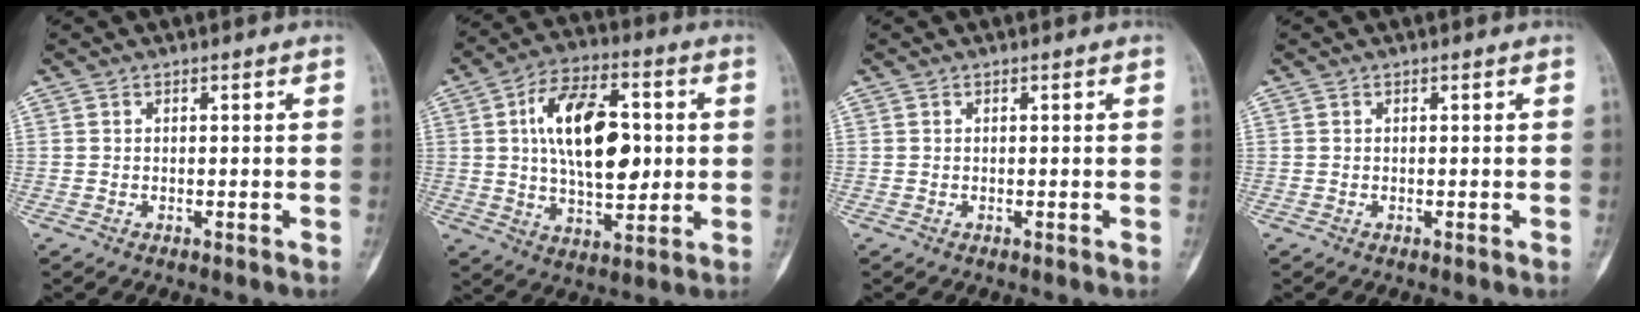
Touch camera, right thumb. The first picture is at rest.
{"total": 16.5, "force": [2.2, 9.0, 13.7], "torque": [-0.203, 0.003, 0.036]}
{"total": 0.0}
{"total": 0.0}